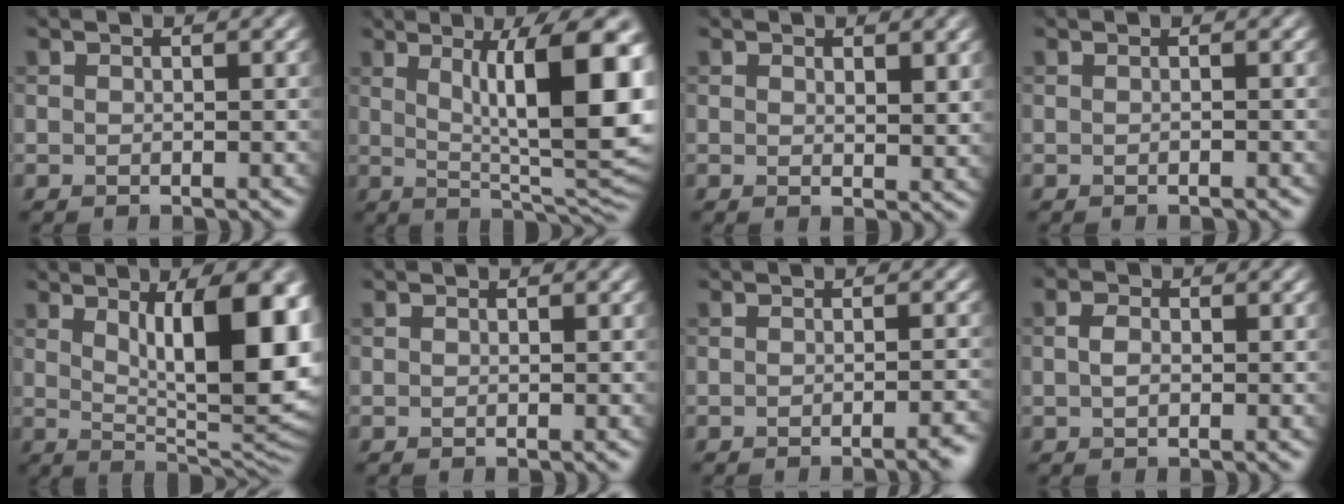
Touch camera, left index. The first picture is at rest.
{"total": 12.5, "force": [2.9, 3.2, 11.8], "torque": [-0.153, -0.003, 0.049]}
{"total": 1.9, "force": [1.0, 0.7, 1.5], "torque": [-0.019, -0.009, 0.021]}
{"total": 0.7, "force": [-0.2, 0.3, 0.6], "torque": [-0.002, 0.002, -0.006]}
{"total": 12.6, "force": [3.2, 4.4, 11.4], "torque": [-0.127, -0.006, 0.051]}
{"total": 0.0}
{"total": 2.9, "force": [-1.4, 0.9, 2.3], "torque": [-0.013, 0.005, -0.022]}
{"total": 1.7, "force": [0.1, 1.1, 1.4], "torque": [-0.028, 0.003, -0.002]}